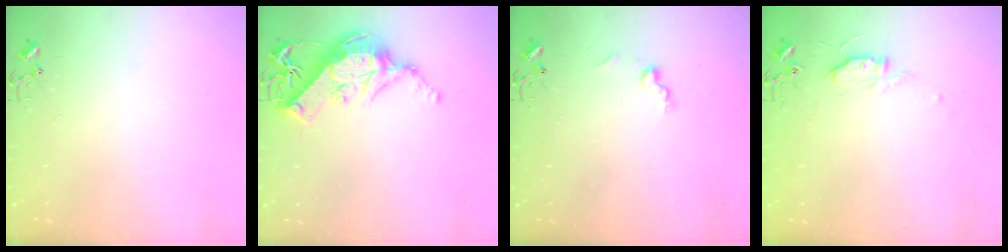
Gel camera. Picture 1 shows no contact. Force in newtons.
{"total": 15.3, "press": 15.1, "slide": 2.1}
{"total": 6.9, "press": 6.9, "slide": 0.7}
{"total": 7.3, "press": 7.3, "slide": 0.7}